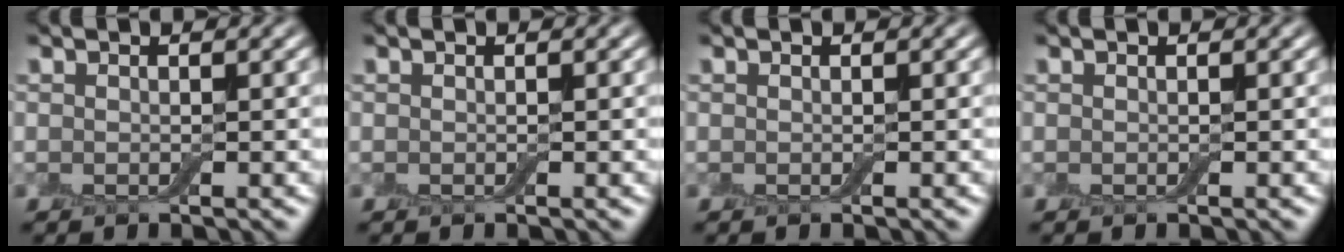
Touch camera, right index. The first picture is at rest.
{"total": 0.0}
{"total": 0.0}
{"total": 0.0}